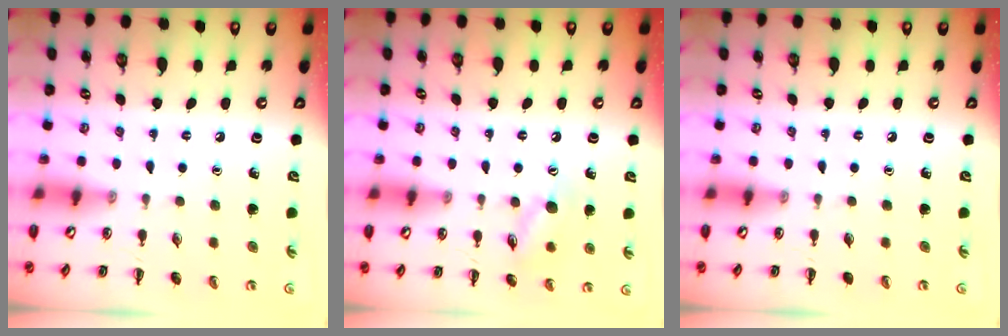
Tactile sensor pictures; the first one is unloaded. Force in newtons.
{"total": 10.0, "press": 9.9, "slide": 1.3}
{"total": 0.0}